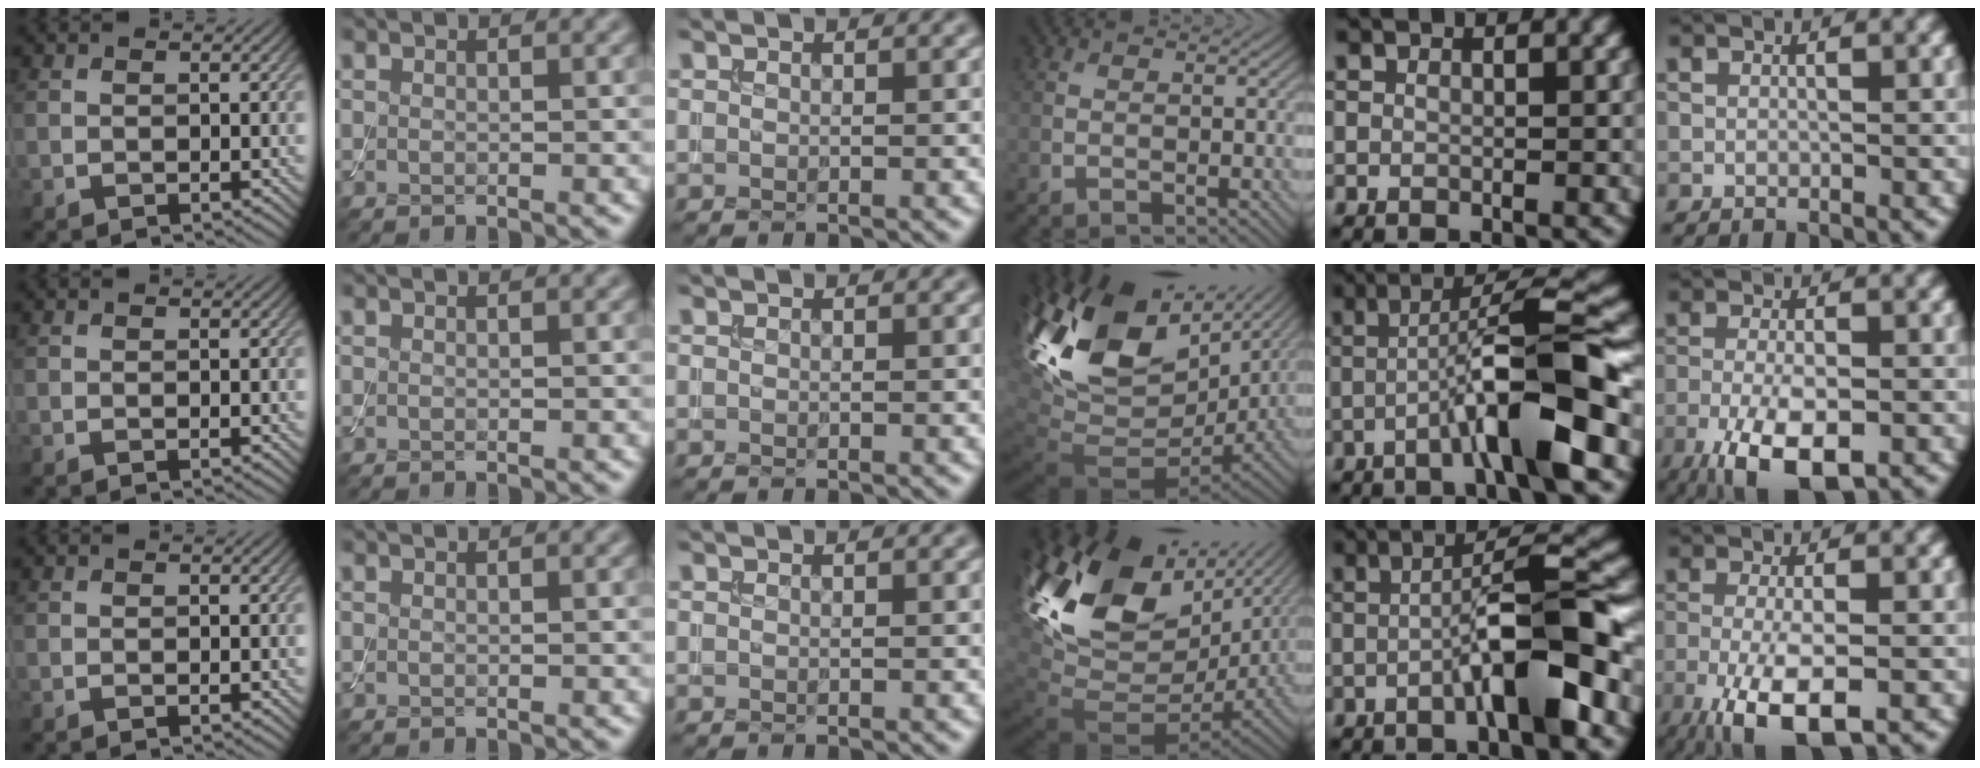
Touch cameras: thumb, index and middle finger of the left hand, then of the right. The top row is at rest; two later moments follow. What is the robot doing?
{"motion": "assemble", "object": "toy tower of hanoi"}